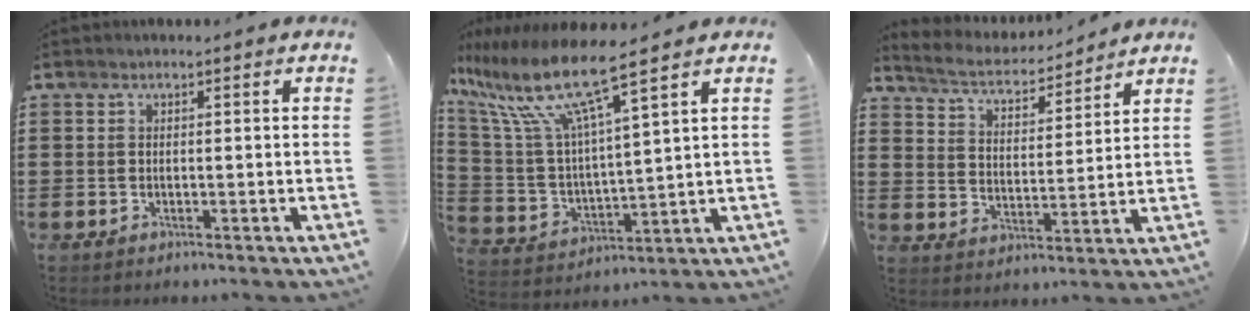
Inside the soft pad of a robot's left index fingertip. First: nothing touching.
{"total": 11.3, "force": [8.1, 1.1, 7.8], "torque": [-0.189, -0.051, 0.131]}
{"total": 4.3, "force": [4.2, 0.5, 1.0], "torque": [-0.043, -0.034, 0.067]}